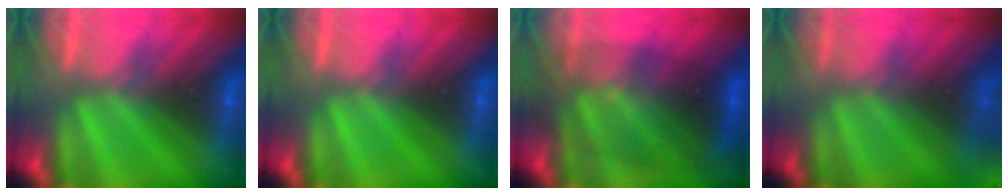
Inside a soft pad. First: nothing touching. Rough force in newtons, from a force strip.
{"total": 0.0}
{"total": 10.2}
{"total": 8.3}